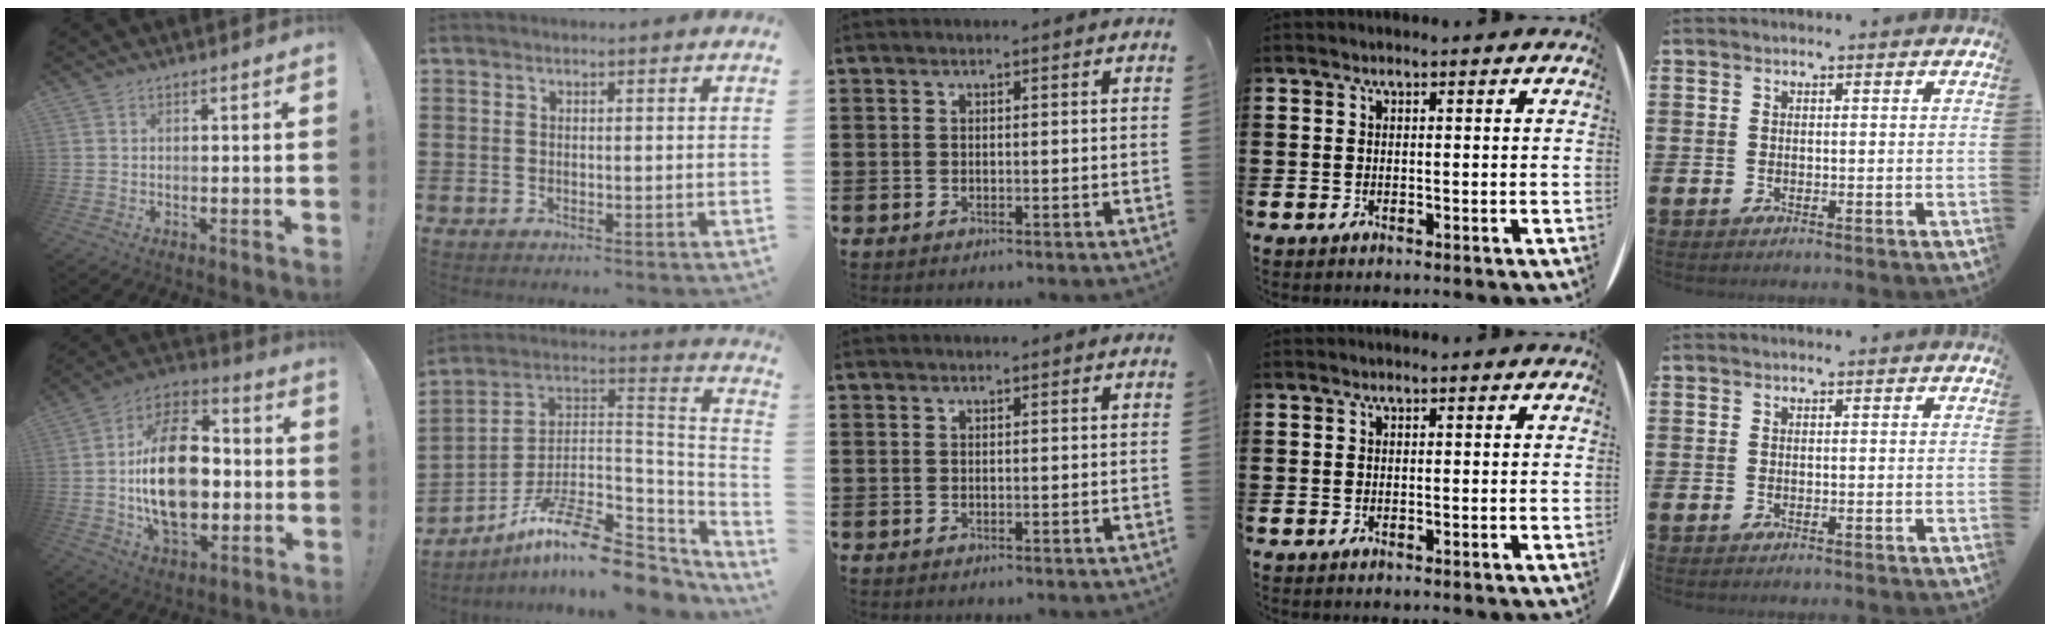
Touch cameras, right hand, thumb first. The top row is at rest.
{"thumb": {"total": 24.0, "force": [-1.6, 14.9, 18.7], "torque": [-0.329, 0.014, -0.020]}, "index": {"total": 13.2, "force": [-9.2, 3.5, 8.8], "torque": [-0.156, 0.020, -0.167]}}